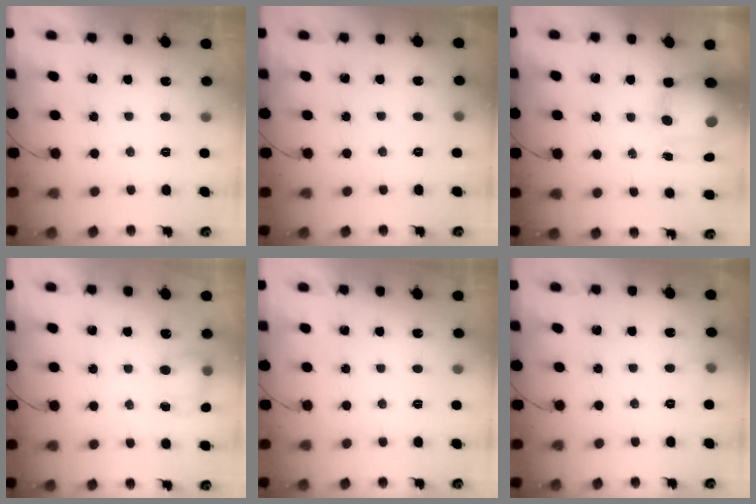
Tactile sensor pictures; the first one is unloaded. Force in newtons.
{"total": 2.7, "press": 2.0, "slide": 1.8}
{"total": 12.2, "press": 11.7, "slide": 3.4}
{"total": 5.8, "press": 5.6, "slide": 1.5}
{"total": 0.0}
{"total": 3.7, "press": 3.5, "slide": 1.2}